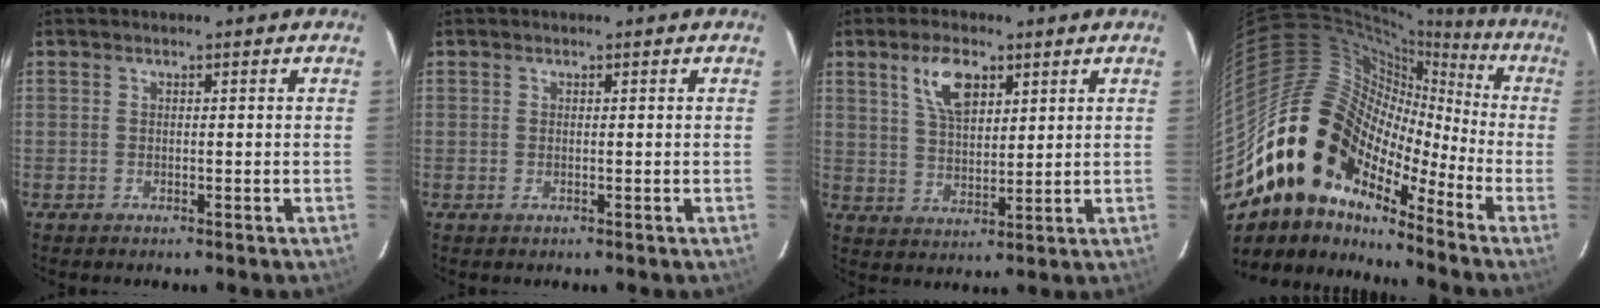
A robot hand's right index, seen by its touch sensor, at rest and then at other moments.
{"total": 0.0}
{"total": 8.1, "force": [4.2, 3.8, 5.8], "torque": [-0.107, 0.012, 0.081]}
{"total": 17.0, "force": [-10.2, 10.9, 8.1], "torque": [-0.131, 0.023, -0.205]}